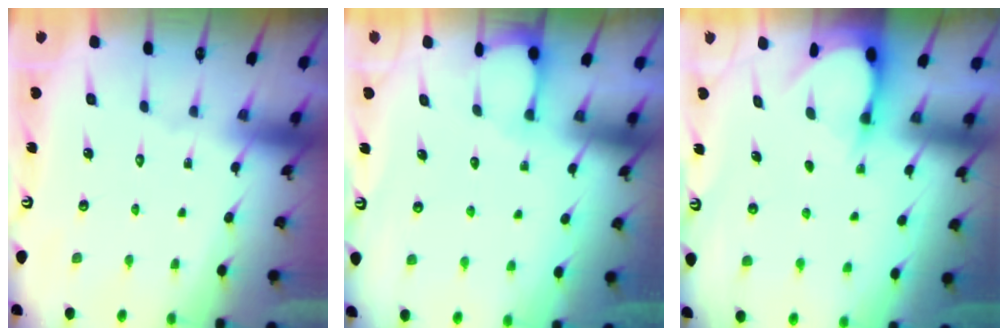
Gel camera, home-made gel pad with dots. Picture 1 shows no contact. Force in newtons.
{"total": 2.1, "press": 2.1, "slide": 0.2}
{"total": 3.1, "press": 3.1, "slide": 0.3}